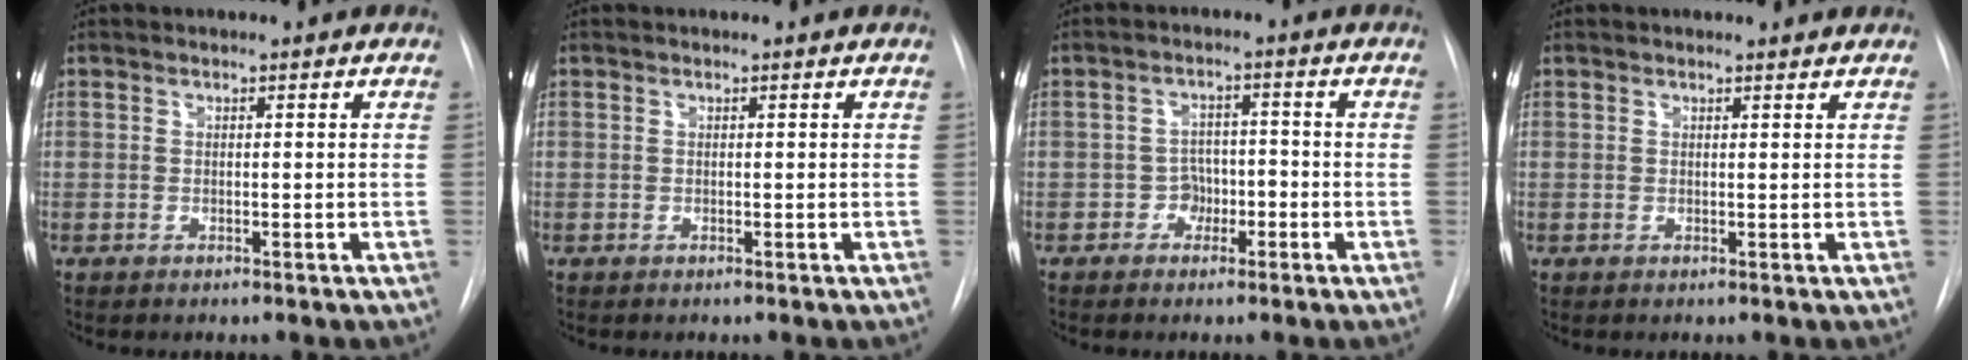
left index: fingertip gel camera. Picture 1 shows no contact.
{"total": 0.0}
{"total": 3.1, "force": [-1.6, 2.4, 1.1], "torque": [-0.009, 0.007, -0.027]}
{"total": 1.7, "force": [1.7, 0.2, 0.2], "torque": [-0.010, -0.001, 0.014]}